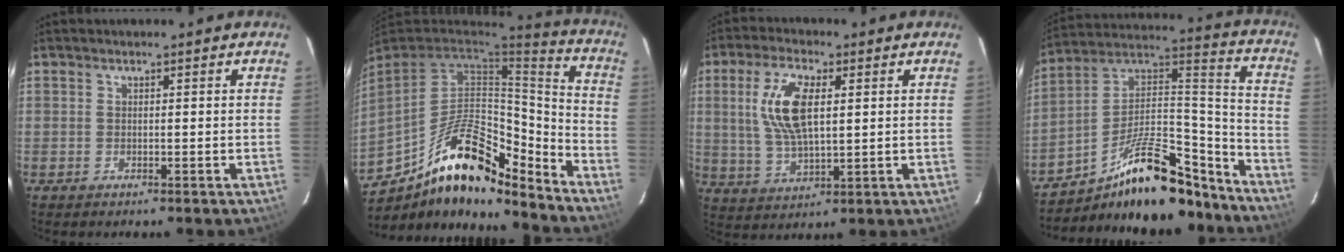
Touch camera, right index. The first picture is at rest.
{"total": 21.5, "force": [-14.6, 7.9, 13.5], "torque": [-0.250, 0.004, -0.241]}
{"total": 11.1, "force": [2.6, 4.6, 9.8], "torque": [-0.200, 0.006, 0.056]}
{"total": 23.8, "force": [-17.8, 8.5, 13.4], "torque": [-0.215, 0.039, -0.265]}